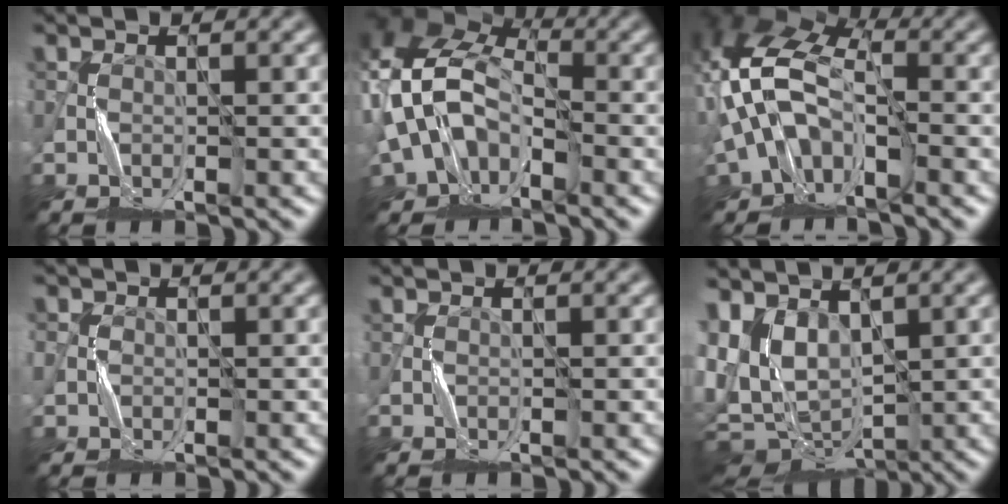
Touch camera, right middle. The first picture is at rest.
{"total": 10.5, "force": [-0.9, 7.3, 7.5], "torque": [-0.161, 0.003, -0.026]}
{"total": 9.4, "force": [-1.3, 6.0, 7.1], "torque": [-0.136, 0.011, -0.039]}
{"total": 1.0, "force": [0.0, 0.9, 0.2], "torque": [-0.002, 0.003, 0.002]}
{"total": 0.0}
{"total": 6.9, "force": [0.3, 4.6, 5.1], "torque": [-0.113, -0.032, 0.020]}